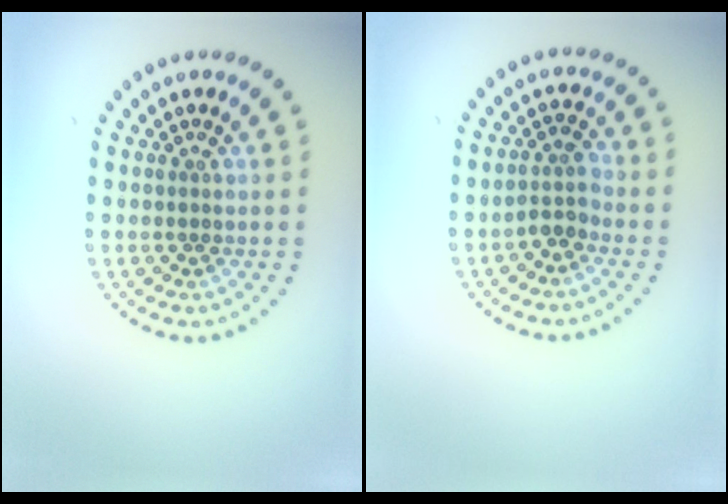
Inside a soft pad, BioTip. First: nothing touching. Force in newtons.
{"total": 1.8, "press": 1.4, "slide": 1.2}